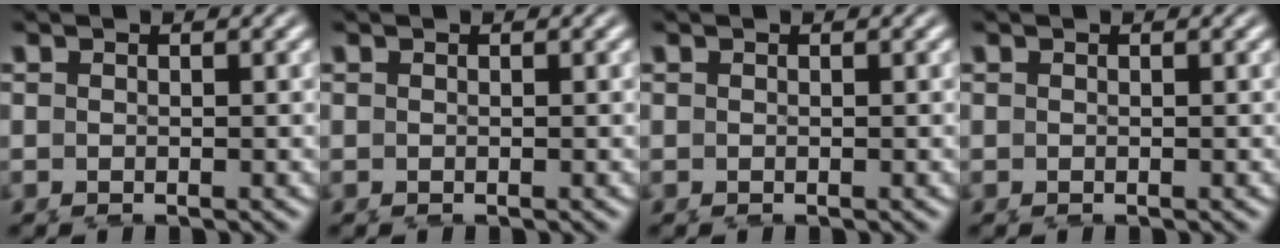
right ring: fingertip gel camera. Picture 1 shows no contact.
{"total": 1.5, "force": [-0.4, -1.4, -0.5], "torque": [0.019, -0.014, 0.006]}
{"total": 0.0}
{"total": 0.0}